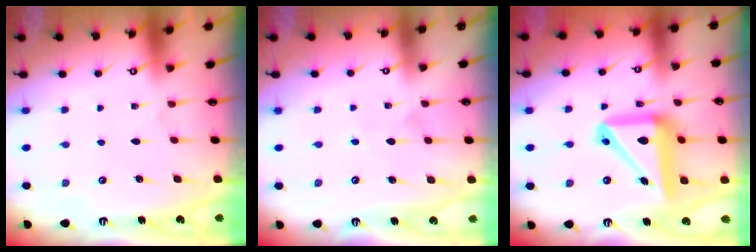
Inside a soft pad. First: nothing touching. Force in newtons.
{"total": 5.2, "press": 5.0, "slide": 1.4}
{"total": 16.6, "press": 16.4, "slide": 2.4}